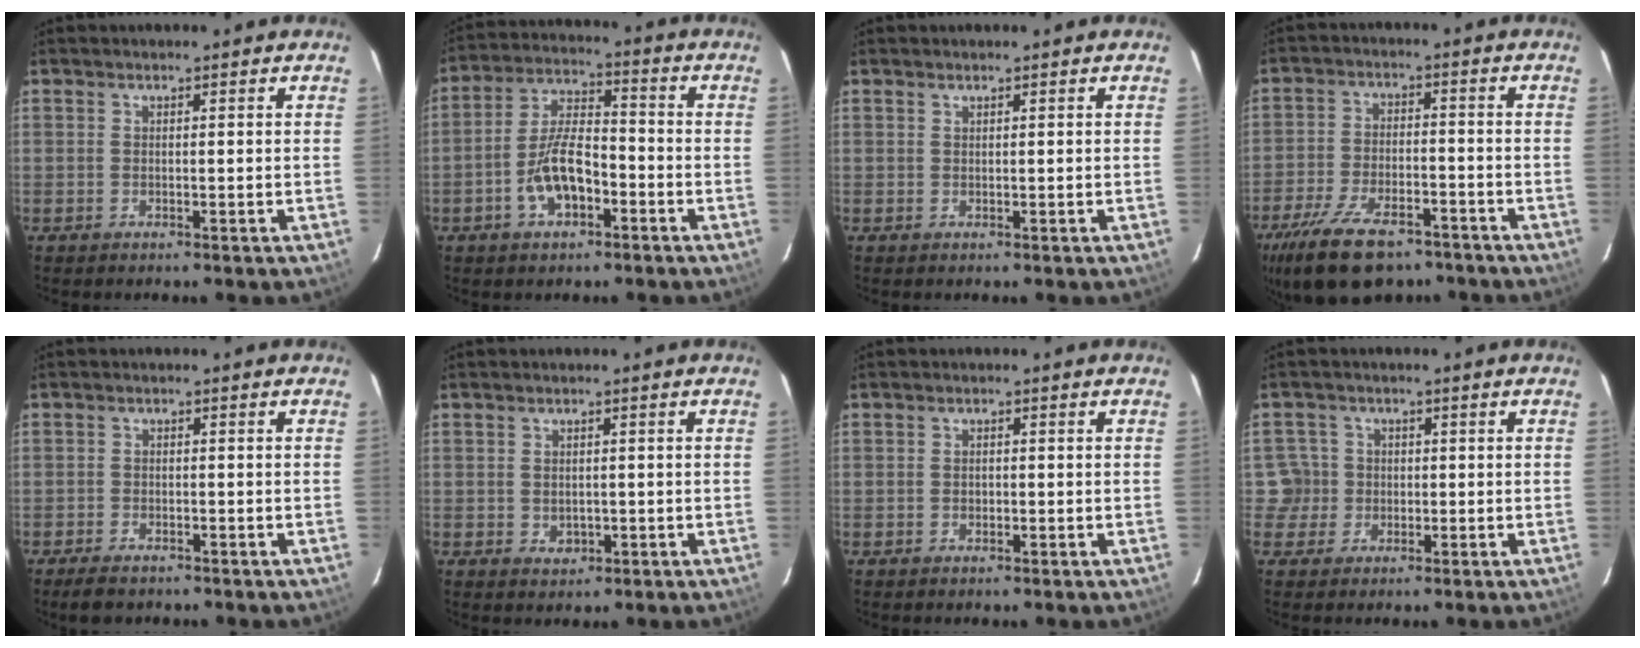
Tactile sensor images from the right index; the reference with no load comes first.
{"total": 9.4, "force": [-4.0, 4.2, 7.4], "torque": [-0.151, 0.013, -0.066]}
{"total": 0.0}
{"total": 17.4, "force": [-12.1, 7.8, 9.7], "torque": [-0.215, -0.025, -0.199]}
{"total": 3.9, "force": [-3.1, 1.6, 1.7], "torque": [-0.047, -0.007, -0.053]}
{"total": 2.3, "force": [-0.3, 2.0, 1.1], "torque": [-0.017, 0.001, 0.002]}
{"total": 1.0, "force": [-0.3, 0.8, 0.4], "torque": [-0.005, 0.001, -0.006]}
{"total": 3.9, "force": [-0.5, 3.9, -0.1], "torque": [0.014, 0.020, -0.007]}